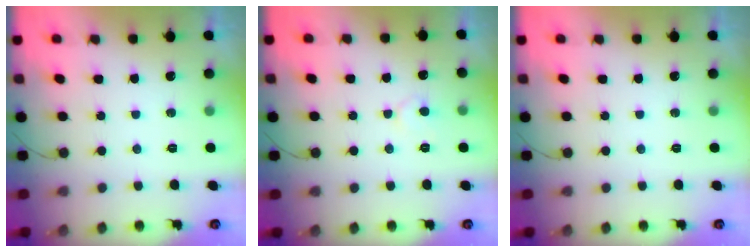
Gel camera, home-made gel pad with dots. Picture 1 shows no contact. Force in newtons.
{"total": 4.3, "press": 4.3, "slide": 0.5}
{"total": 0.0}